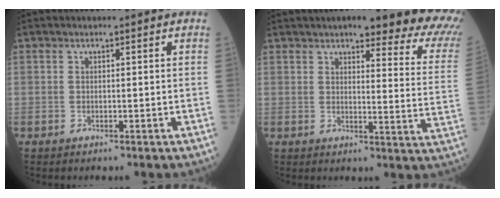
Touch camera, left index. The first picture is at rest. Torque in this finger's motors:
{"motor_torque": [1.06, -1.08, 0.43, 0.06]}